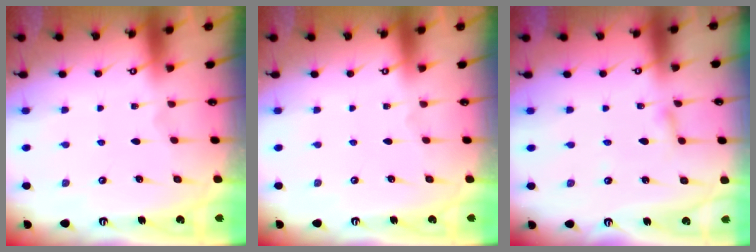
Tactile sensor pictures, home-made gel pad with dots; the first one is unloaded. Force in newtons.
{"total": 0.0}
{"total": 1.8, "press": 1.7, "slide": 0.2}